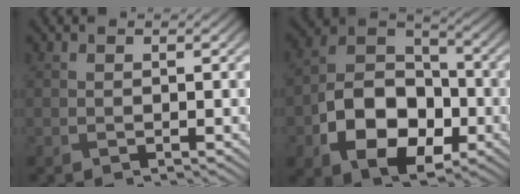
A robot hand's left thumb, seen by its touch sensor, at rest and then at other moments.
{"total": 12.3, "force": [-4.3, 8.3, 8.0], "torque": [-0.160, -0.013, -0.086]}